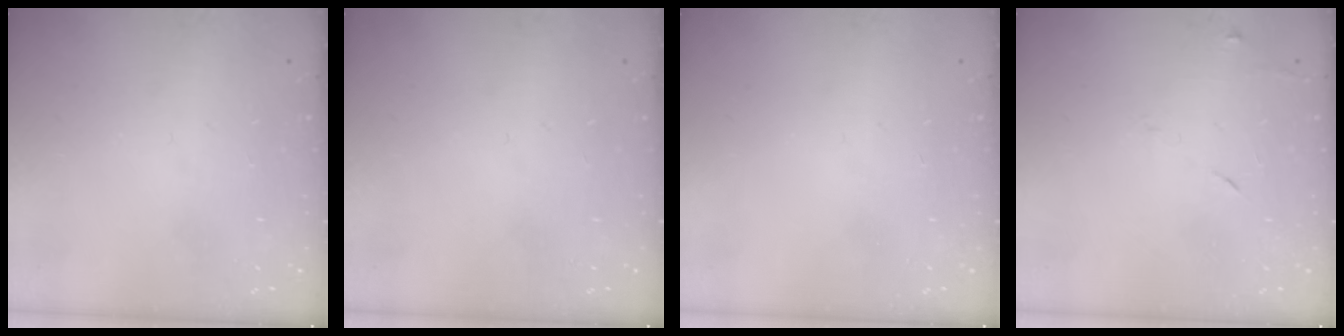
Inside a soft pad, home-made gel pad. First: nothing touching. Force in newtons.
{"total": 0.0}
{"total": 0.0}
{"total": 5.2, "press": 5.1, "slide": 0.6}